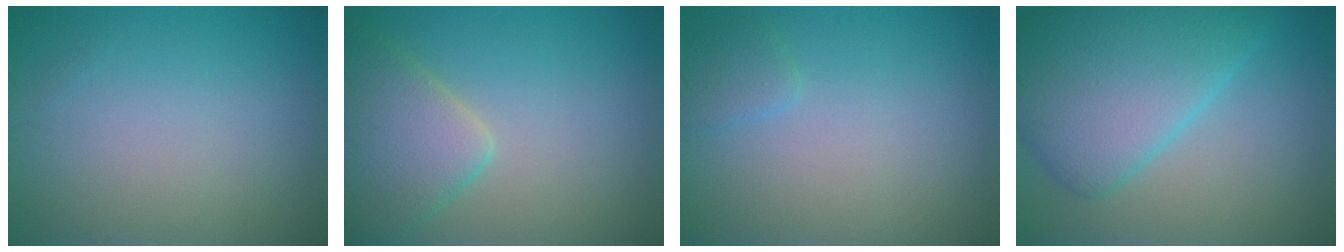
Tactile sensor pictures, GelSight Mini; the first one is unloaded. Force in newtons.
{"total": 5.0, "press": 5.0, "slide": 0.5}
{"total": 1.2, "press": 1.2, "slide": 0.1}
{"total": 8.3, "press": 8.3, "slide": 0.2}